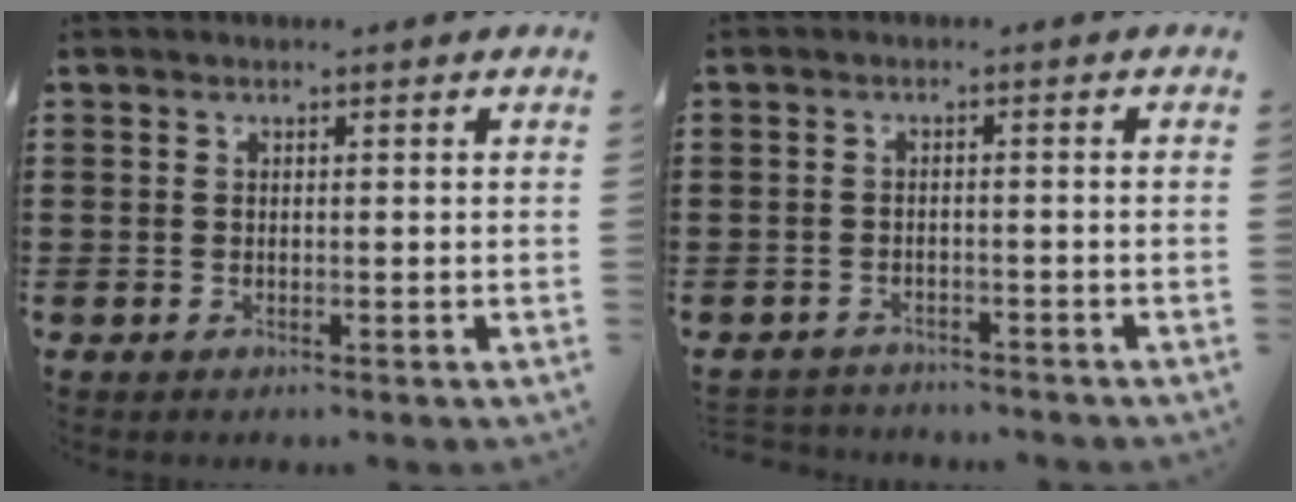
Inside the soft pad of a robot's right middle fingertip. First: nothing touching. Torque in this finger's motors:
{"motor_torque": [0.15, 0.03, 0.03, 0.00]}